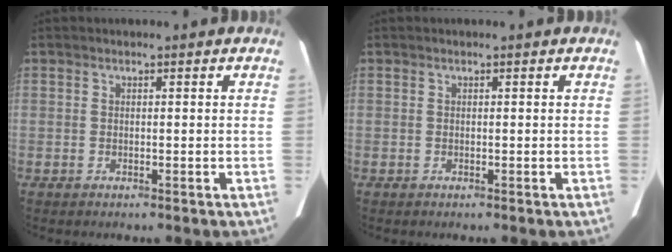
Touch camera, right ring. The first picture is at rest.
{"total": 0.0}